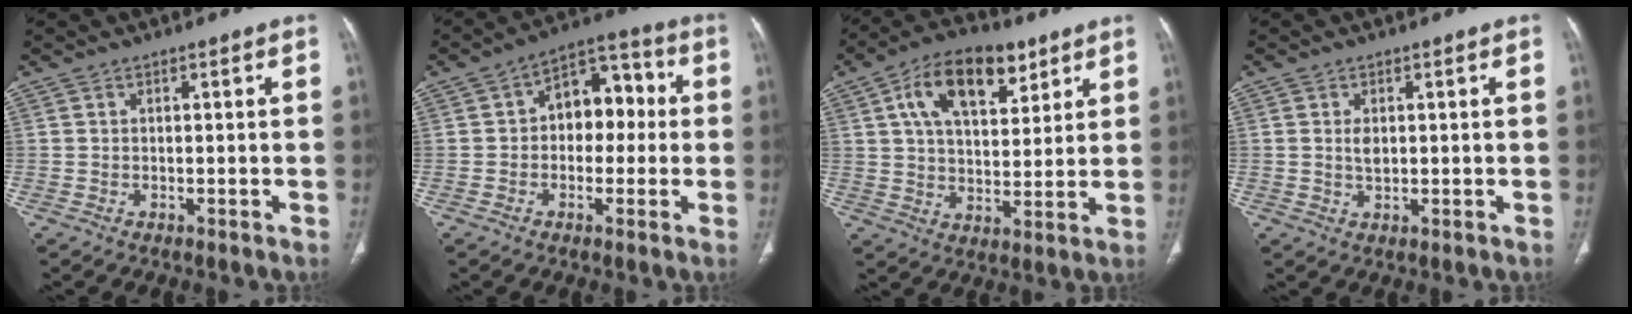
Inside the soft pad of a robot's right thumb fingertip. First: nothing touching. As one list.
[{"total": 10.6, "force": [0.4, 7.3, 7.7], "torque": [-0.068, 0.036, -0.007]}, {"total": 15.4, "force": [7.2, 8.2, 10.8], "torque": [-0.149, -0.012, 0.120]}, {"total": 2.3, "force": [0.4, 1.4, 1.8], "torque": [-0.033, -0.003, 0.009]}]